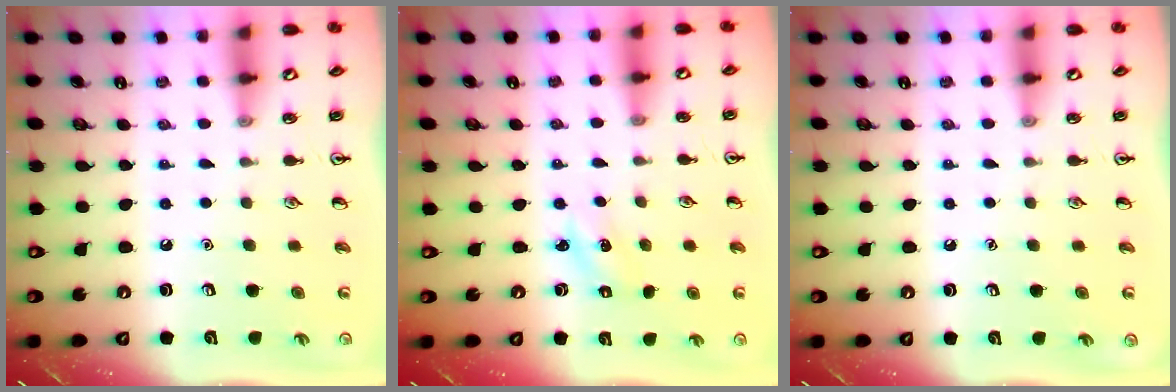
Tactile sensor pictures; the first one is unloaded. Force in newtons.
{"total": 1.5, "press": 1.4, "slide": 0.4}
{"total": 0.0}